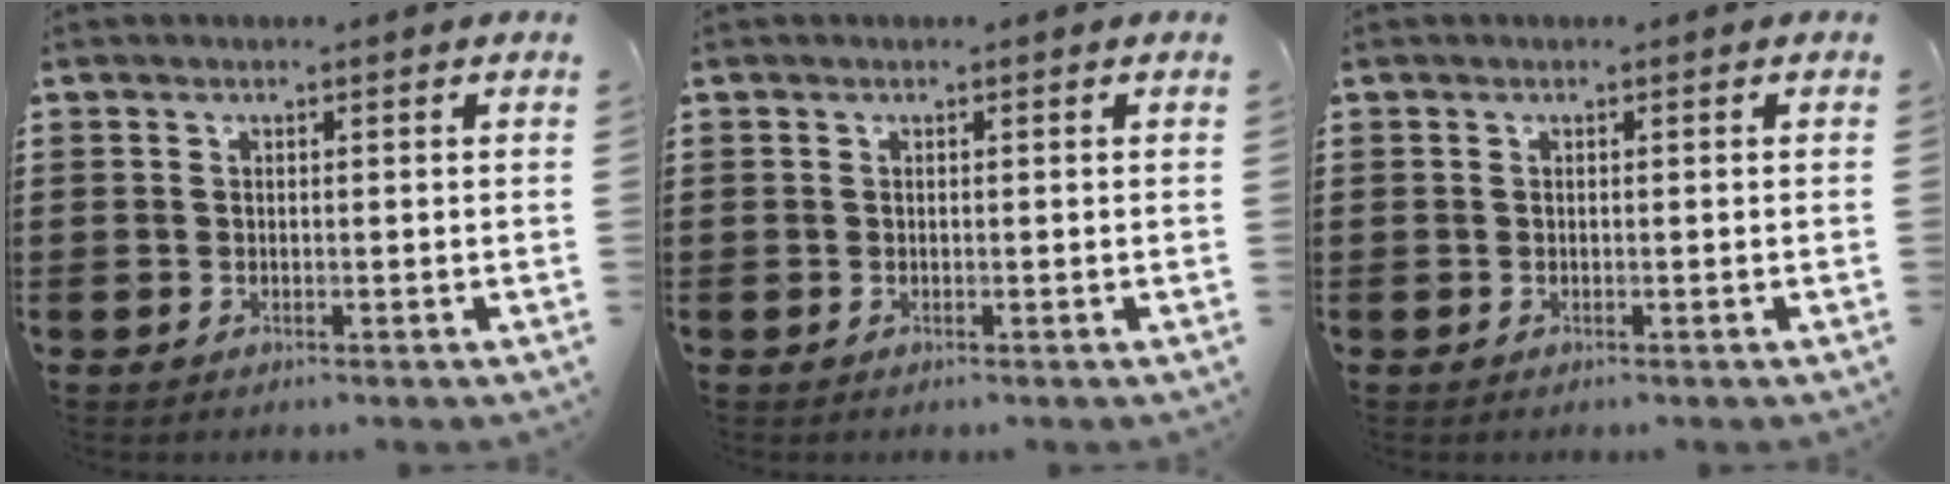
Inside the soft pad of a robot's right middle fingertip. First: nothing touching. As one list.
[{"total": 0.0}, {"total": 0.0}]